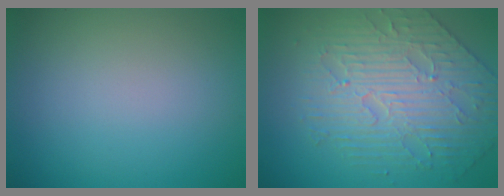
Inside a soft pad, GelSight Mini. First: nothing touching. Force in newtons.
{"total": 5.1, "press": 4.8, "slide": 1.7}